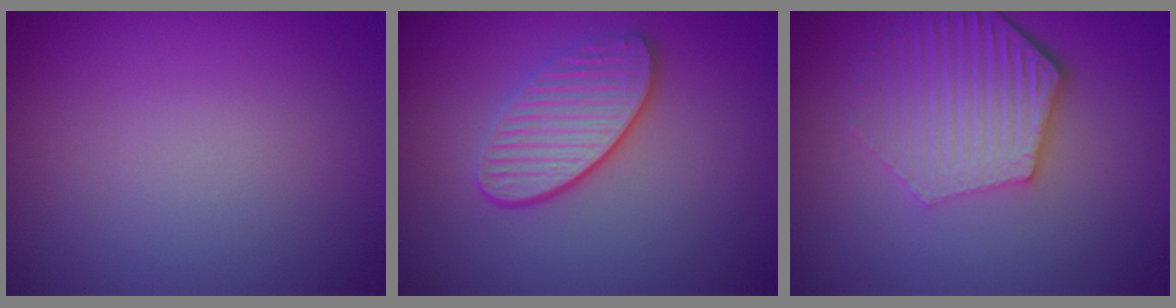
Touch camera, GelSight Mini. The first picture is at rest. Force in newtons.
{"total": 3.5, "press": 3.3, "slide": 1.3}
{"total": 5.8, "press": 4.3, "slide": 3.8}